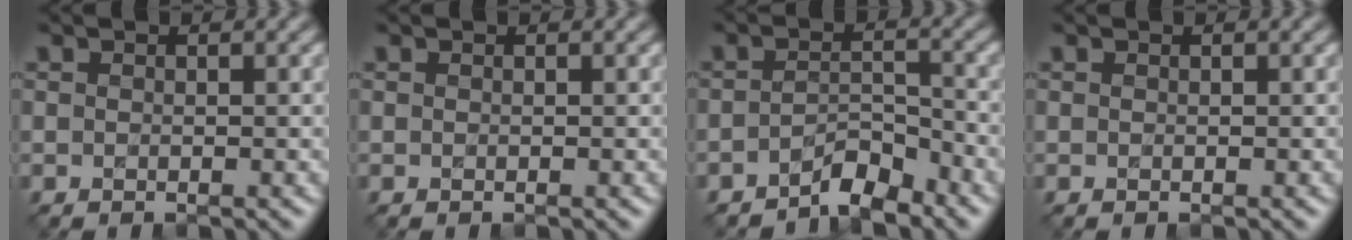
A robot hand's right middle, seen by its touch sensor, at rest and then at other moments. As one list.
[{"total": 0.0}, {"total": 3.1, "force": [-2.6, 0.9, 1.4], "torque": [-0.021, 0.013, -0.049]}, {"total": 0.0}]